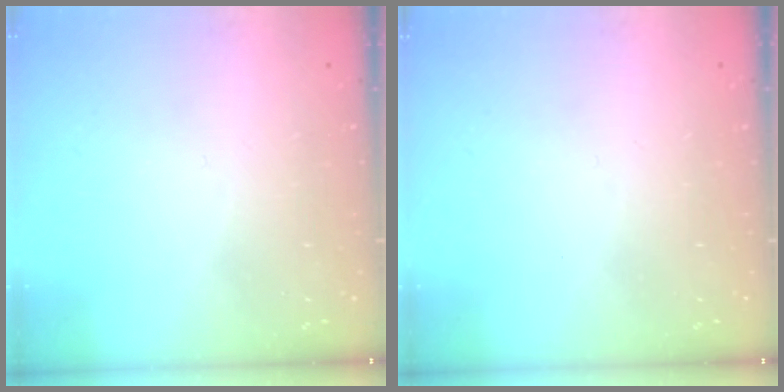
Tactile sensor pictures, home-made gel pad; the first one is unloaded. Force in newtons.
{"total": 0.0}